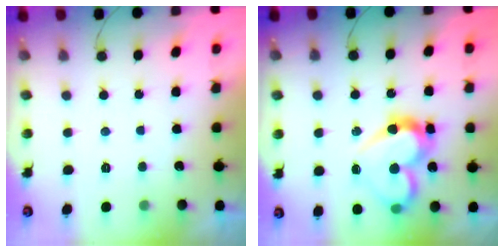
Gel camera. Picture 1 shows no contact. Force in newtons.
{"total": 16.2, "press": 16.0, "slide": 2.1}